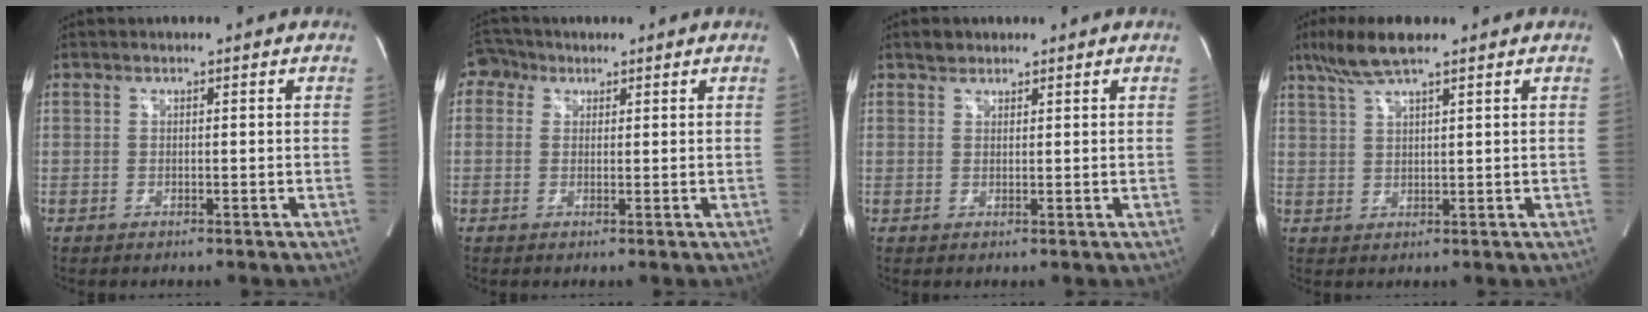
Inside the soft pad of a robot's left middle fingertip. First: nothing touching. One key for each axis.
{"total": 3.7, "fx": 1.7, "fy": 3.1, "fz": 1.0, "tx": -0.021, "ty": 0.018, "tz": 0.031}
{"total": 1.6, "fx": 1.3, "fy": 0.9, "fz": 0.2, "tx": -0.005, "ty": 0.004, "tz": 0.021}
{"total": 6.4, "fx": 4.8, "fy": 0.5, "fz": 4.3, "tx": -0.094, "ty": 0.015, "tz": 0.091}